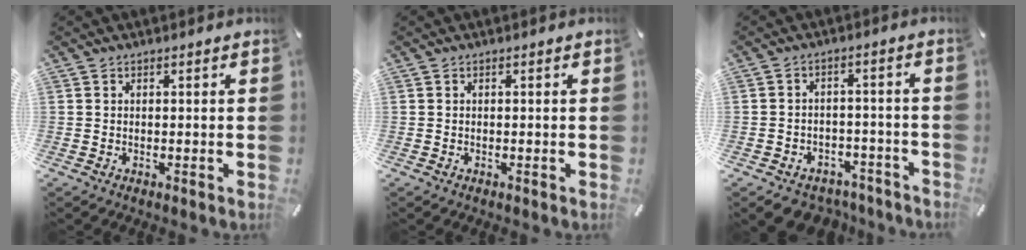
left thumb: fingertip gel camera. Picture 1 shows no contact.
{"total": 0.0}
{"total": 5.6, "force": [-4.4, 3.3, 1.2], "torque": [-0.016, 0.030, -0.082]}